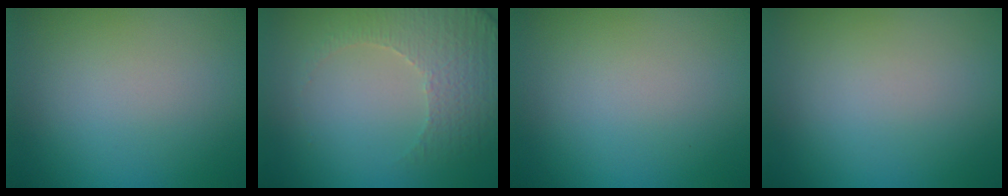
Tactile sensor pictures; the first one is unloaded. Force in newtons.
{"total": 4.7, "press": 3.3, "slide": 3.3}
{"total": 0.0}
{"total": 0.0}